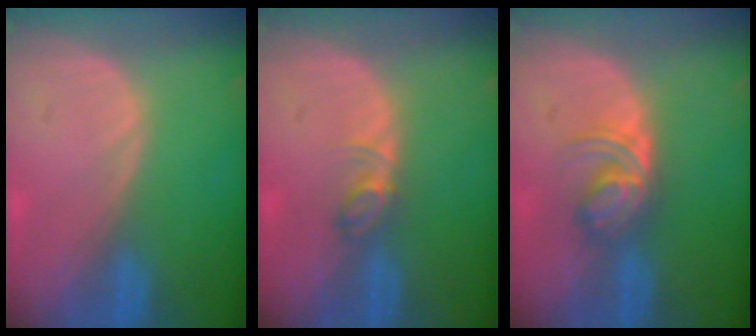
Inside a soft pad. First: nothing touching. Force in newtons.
{"total": 2.5, "press": 2.5, "slide": 0.4}
{"total": 5.9, "press": 5.1, "slide": 2.8}